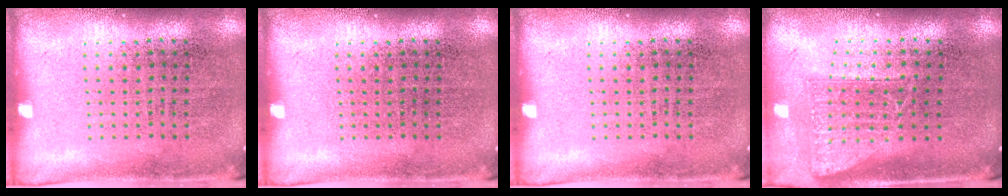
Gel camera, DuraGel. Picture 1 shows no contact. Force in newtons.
{"total": 0.0}
{"total": 0.0}
{"total": 1.7, "press": 1.3, "slide": 1.1}